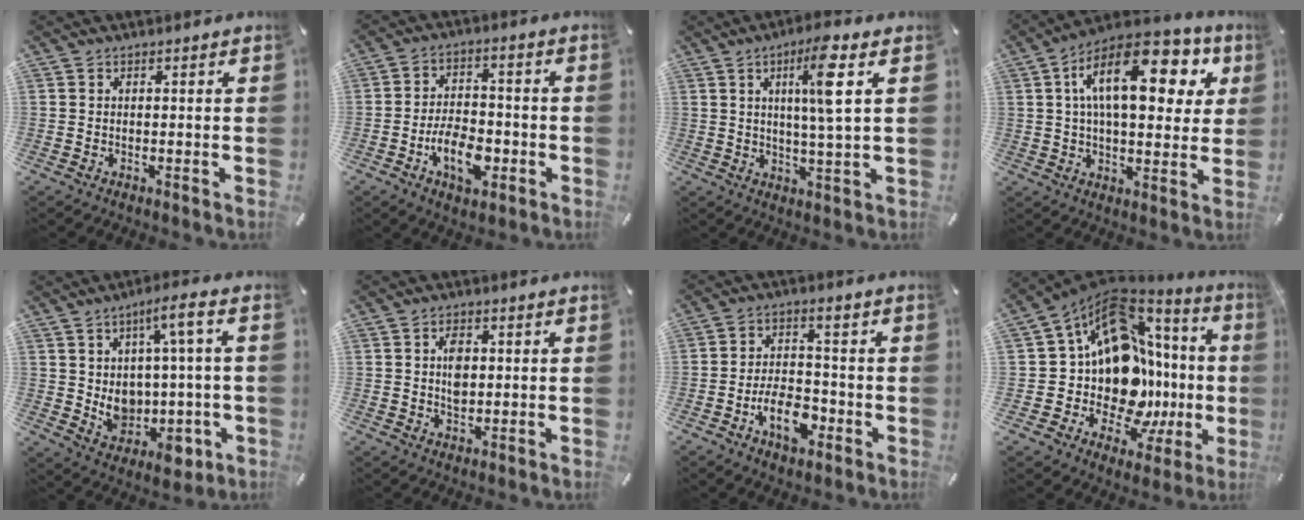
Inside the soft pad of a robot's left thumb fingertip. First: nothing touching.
{"total": 10.1, "force": [-3.7, 5.9, 7.3], "torque": [-0.135, 0.009, -0.063]}
{"total": 10.0, "force": [3.7, 0.8, 9.3], "torque": [-0.153, -0.006, 0.049]}
{"total": 20.3, "force": [7.0, 9.8, 16.4], "torque": [-0.272, -0.013, 0.109]}
{"total": 11.3, "force": [1.8, 6.7, 8.9], "torque": [-0.123, -0.011, 0.038]}
{"total": 4.5, "force": [0.7, 2.8, 3.5], "torque": [-0.050, -0.003, 0.005]}
{"total": 10.0, "force": [-4.1, 6.1, 6.8], "torque": [-0.113, 0.014, -0.073]}
{"total": 20.9, "force": [0.7, 14.3, 15.2], "torque": [-0.239, -0.097, 0.049]}